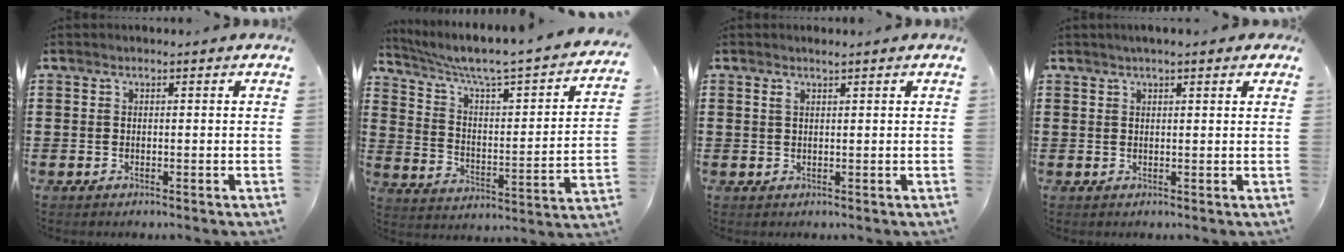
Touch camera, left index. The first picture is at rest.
{"total": 4.4, "force": [3.2, 0.1, 3.0], "torque": [-0.076, -0.042, 0.042]}
{"total": 1.1, "force": [0.7, 0.2, 0.8], "torque": [-0.017, 0.001, 0.013]}
{"total": 1.9, "force": [1.4, 0.2, 1.2], "torque": [-0.025, 0.005, 0.025]}